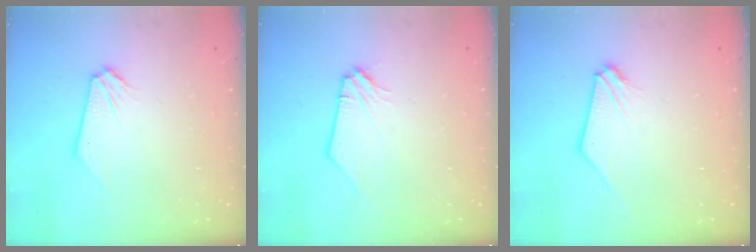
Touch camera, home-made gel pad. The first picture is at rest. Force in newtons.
{"total": 0.0}
{"total": 0.7, "press": 0.7, "slide": 0.1}